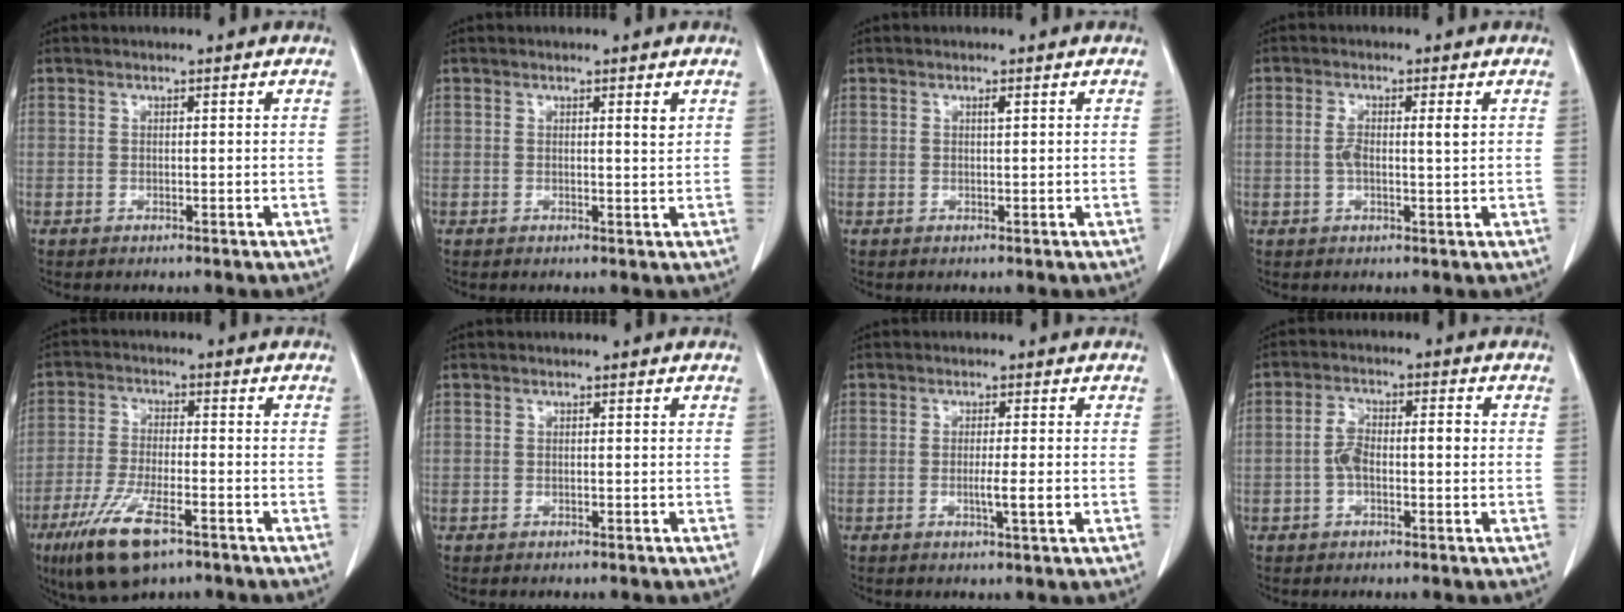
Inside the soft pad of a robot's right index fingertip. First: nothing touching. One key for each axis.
{"total": 1.1, "fx": 0.6, "fy": 0.0, "fz": 1.0, "tx": -0.016, "ty": -0.003, "tz": 0.008}
{"total": 0.6, "fx": 0.3, "fy": 0.0, "fz": 0.5, "tx": -0.010, "ty": 0.000, "tz": 0.007}
{"total": 3.7, "fx": 0.5, "fy": 0.8, "fz": 3.6, "tx": -0.072, "ty": 0.008, "tz": 0.009}
{"total": 10.8, "fx": -6.4, "fy": 2.8, "fz": 8.3, "tx": -0.161, "ty": -0.021, "tz": -0.109}
{"total": 0.0}
{"total": 3.2, "fx": -0.7, "fy": -0.2, "fz": 3.1, "tx": -0.053, "ty": -0.006, "tz": -0.011}
{"total": 5.6, "fx": -0.4, "fy": 2.3, "fz": 5.0, "tx": -0.105, "ty": 0.025, "tz": -0.009}